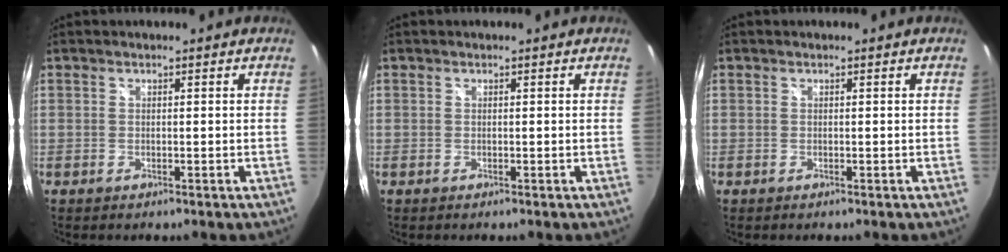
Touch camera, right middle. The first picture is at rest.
{"total": 0.0}
{"total": 0.0}